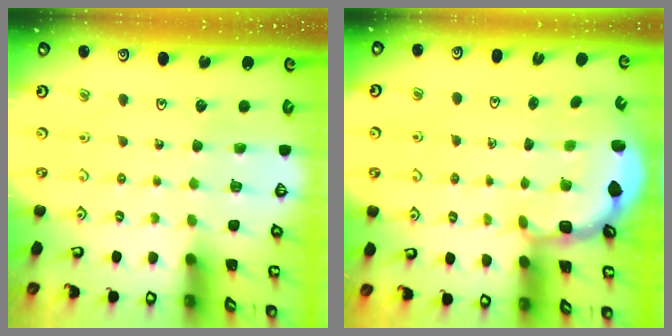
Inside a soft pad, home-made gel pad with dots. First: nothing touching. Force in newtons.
{"total": 2.8, "press": 2.3, "slide": 1.7}